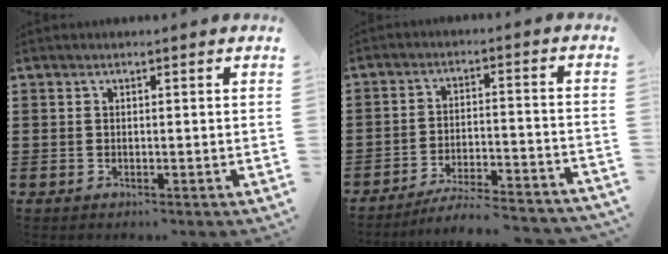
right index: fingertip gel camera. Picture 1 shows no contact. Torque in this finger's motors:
{"motor_torque": [1.07, 1.07, -0.02, 0.02]}